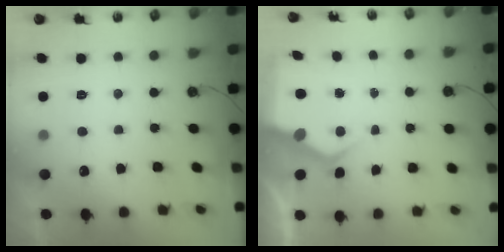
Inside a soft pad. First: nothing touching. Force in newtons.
{"total": 6.0, "press": 6.0, "slide": 0.6}